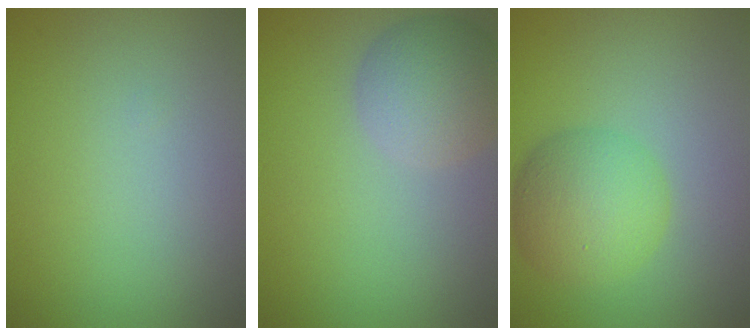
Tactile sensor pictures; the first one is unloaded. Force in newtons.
{"total": 4.4, "press": 4.4, "slide": 0.2}
{"total": 5.1, "press": 5.1, "slide": 0.1}